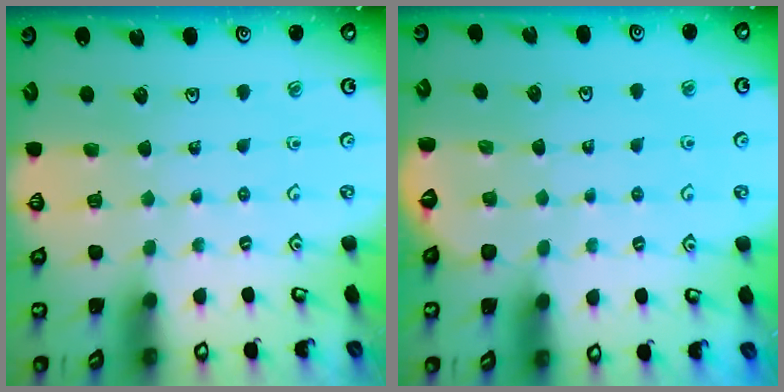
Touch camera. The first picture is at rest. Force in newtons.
{"total": 1.9, "press": 0.5, "slide": 1.9}